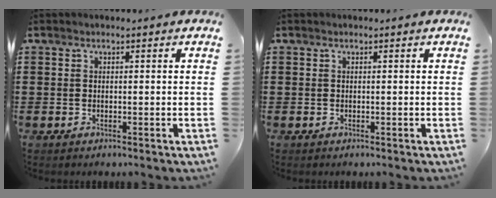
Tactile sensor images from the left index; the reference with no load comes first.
{"total": 0.0}